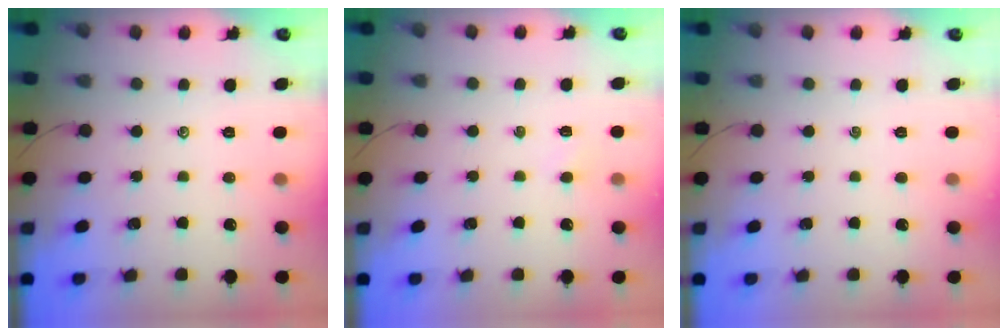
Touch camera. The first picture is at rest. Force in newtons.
{"total": 2.4, "press": 2.2, "slide": 0.8}
{"total": 0.0}